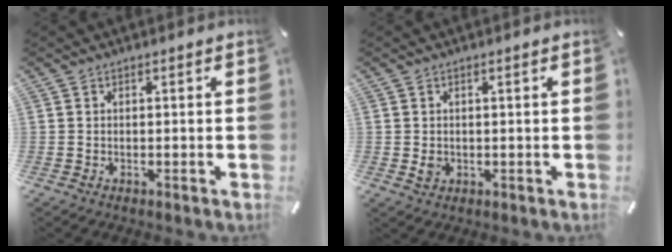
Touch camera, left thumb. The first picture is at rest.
{"total": 1.5, "force": [0.0, 1.4, 0.7], "torque": [-0.014, 0.002, 0.000]}